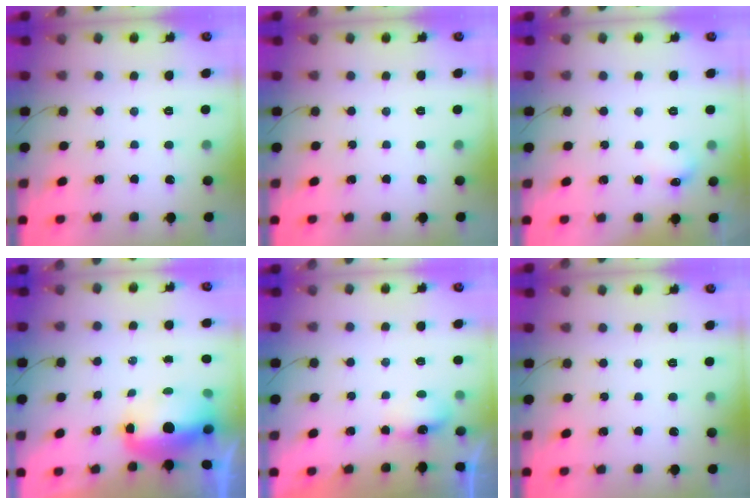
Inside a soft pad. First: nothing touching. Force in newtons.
{"total": 0.0}
{"total": 6.2, "press": 6.1, "slide": 1.2}
{"total": 9.8, "press": 9.6, "slide": 1.9}
{"total": 4.7, "press": 4.5, "slide": 1.3}
{"total": 0.0}